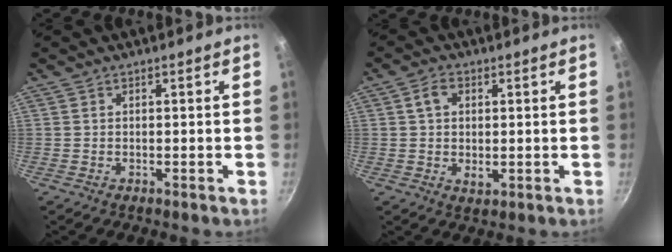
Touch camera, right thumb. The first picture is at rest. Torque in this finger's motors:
{"motor_torque": [0.23, 0.06, 0.54, 0.34, 0.03]}